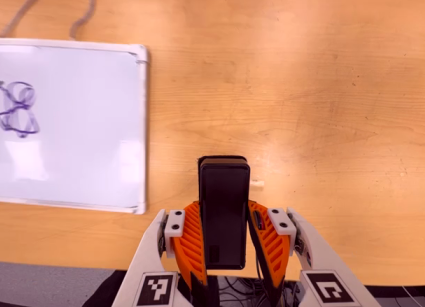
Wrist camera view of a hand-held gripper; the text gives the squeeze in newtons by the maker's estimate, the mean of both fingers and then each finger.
{"total": 3.3, "left": 1.8, "right": 4.8}